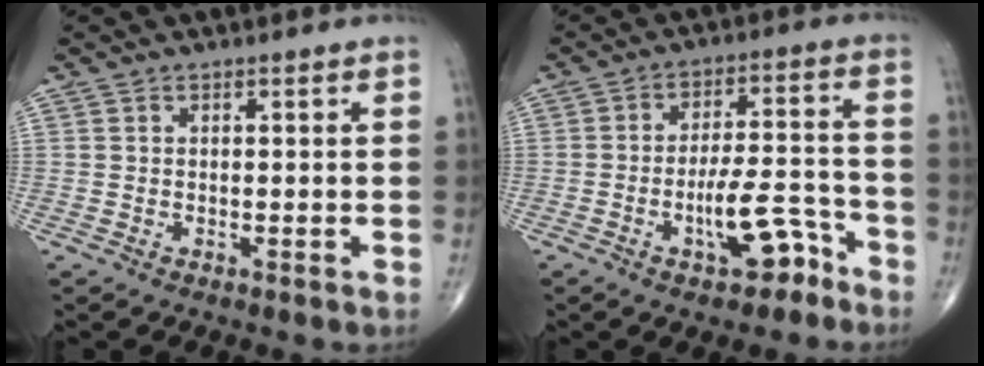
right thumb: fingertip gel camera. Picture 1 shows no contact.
{"total": 9.7, "force": [-5.2, 3.9, 7.3], "torque": [-0.108, 0.049, -0.080]}